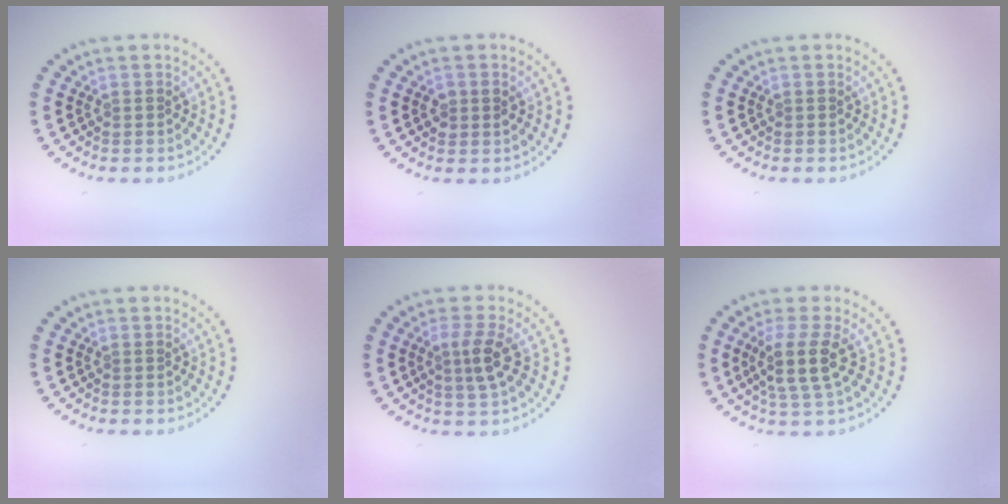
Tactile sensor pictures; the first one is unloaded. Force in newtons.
{"total": 1.4, "press": 1.4, "slide": 0.3}
{"total": 0.0}
{"total": 0.0}
{"total": 2.6, "press": 2.4, "slide": 1.0}
{"total": 3.6, "press": 2.9, "slide": 2.2}